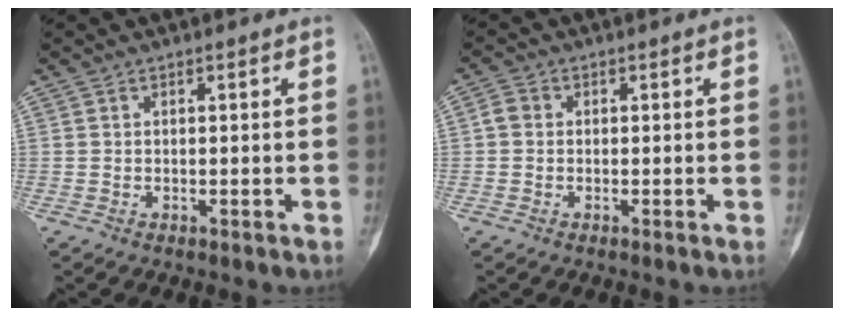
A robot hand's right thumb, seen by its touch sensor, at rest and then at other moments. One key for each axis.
{"total": 2.0, "fx": -0.2, "fy": 1.5, "fz": 1.2, "tx": -0.020, "ty": 0.003, "tz": -0.014}